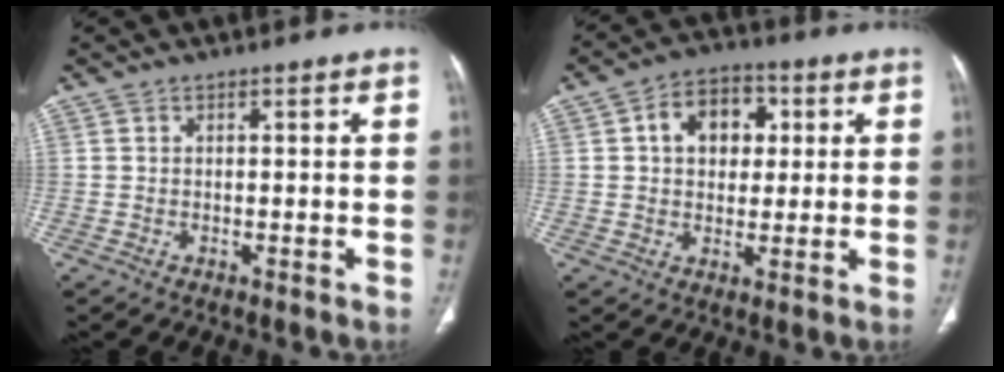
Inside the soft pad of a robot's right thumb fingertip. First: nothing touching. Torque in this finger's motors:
{"motor_torque": [1.34, 1.26, 0.44, -0.50, 0.05]}